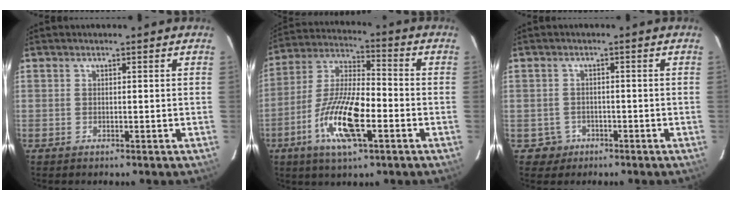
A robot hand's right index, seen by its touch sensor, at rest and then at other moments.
{"total": 14.4, "force": [-5.3, 3.4, 12.9], "torque": [-0.261, -0.007, -0.096]}
{"total": 2.9, "force": [-1.2, 2.6, -0.4], "torque": [0.010, 0.013, -0.018]}